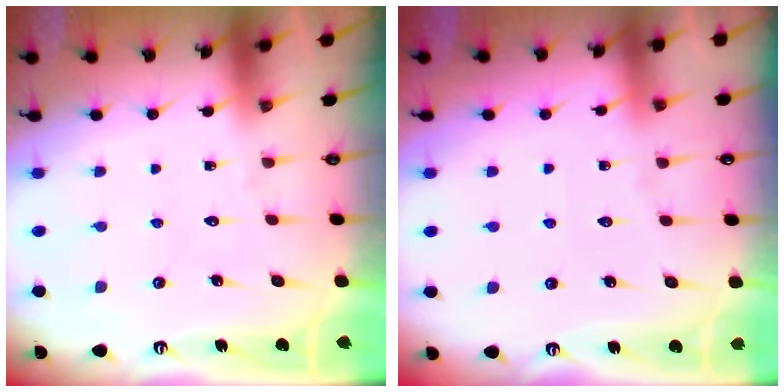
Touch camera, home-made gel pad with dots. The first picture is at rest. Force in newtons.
{"total": 2.8, "press": 2.8, "slide": 0.4}